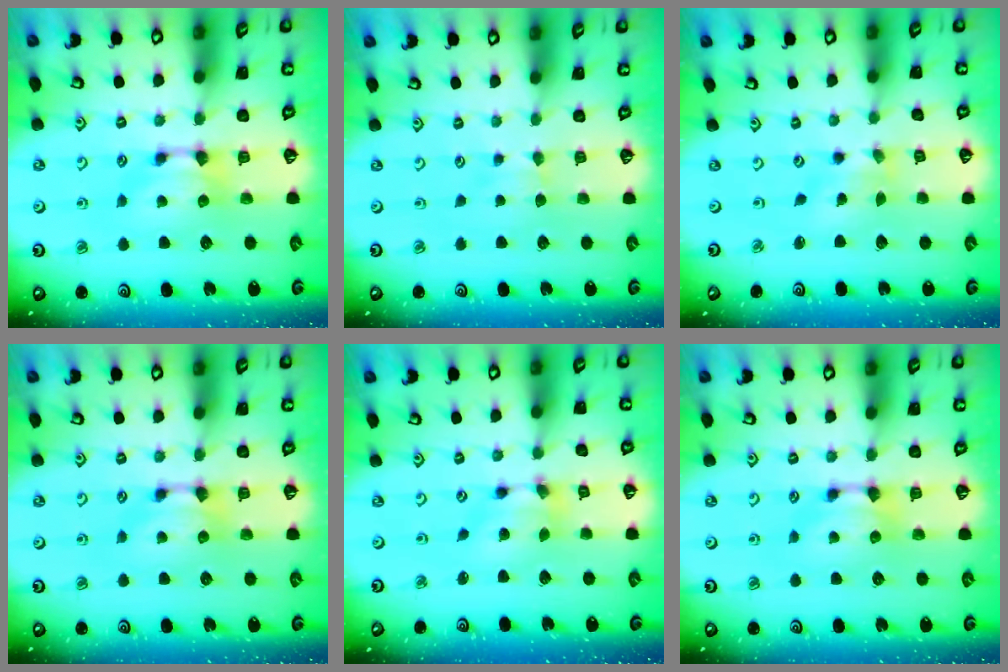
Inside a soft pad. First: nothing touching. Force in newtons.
{"total": 2.3, "press": 2.2, "slide": 0.5}
{"total": 2.2, "press": 2.0, "slide": 1.0}
{"total": 0.0}
{"total": 5.2, "press": 4.8, "slide": 2.0}
{"total": 0.0}